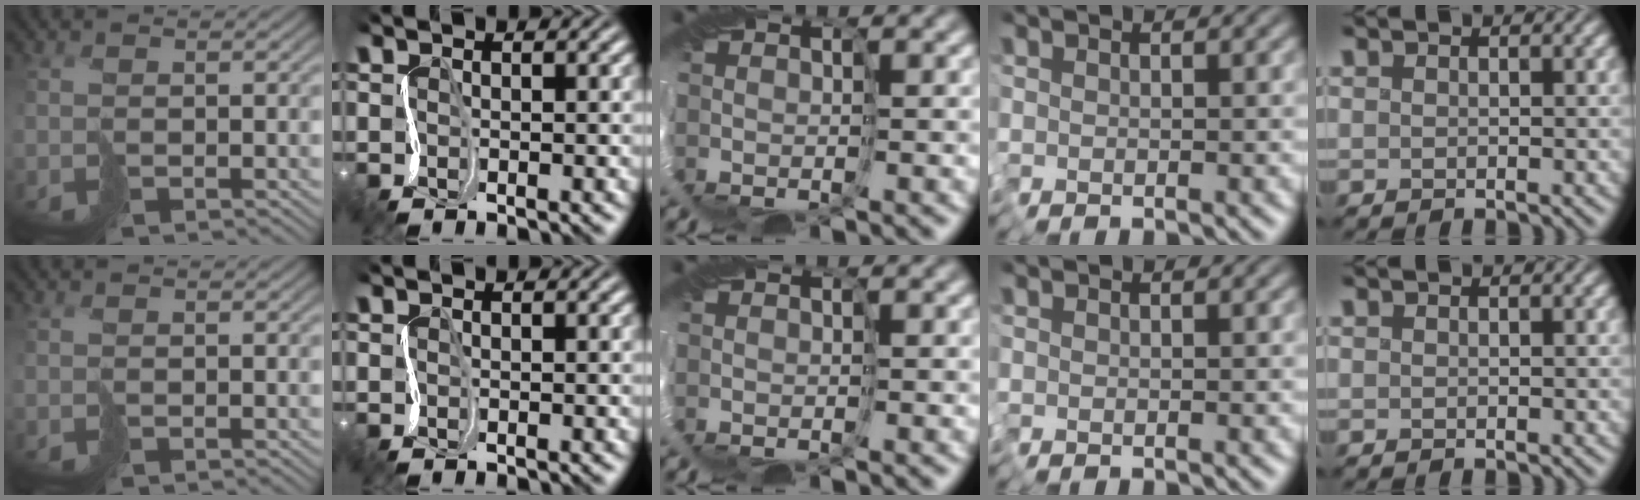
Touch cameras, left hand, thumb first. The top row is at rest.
{}